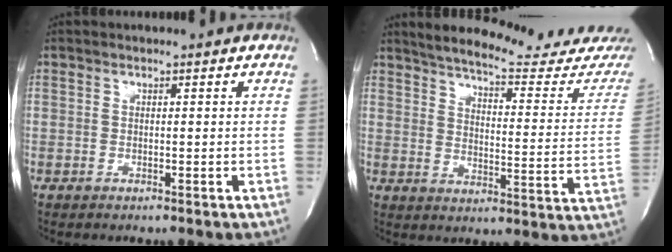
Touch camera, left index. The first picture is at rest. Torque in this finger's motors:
{"motor_torque": [-0.07, -0.13, 0.17, 0.02]}